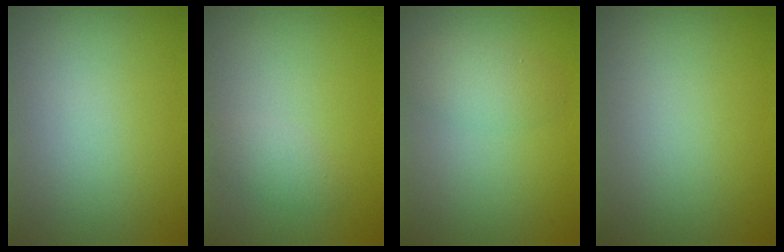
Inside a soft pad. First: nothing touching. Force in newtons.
{"total": 1.6, "press": 1.6, "slide": 0.1}
{"total": 2.5, "press": 2.5, "slide": 0.1}
{"total": 0.0}